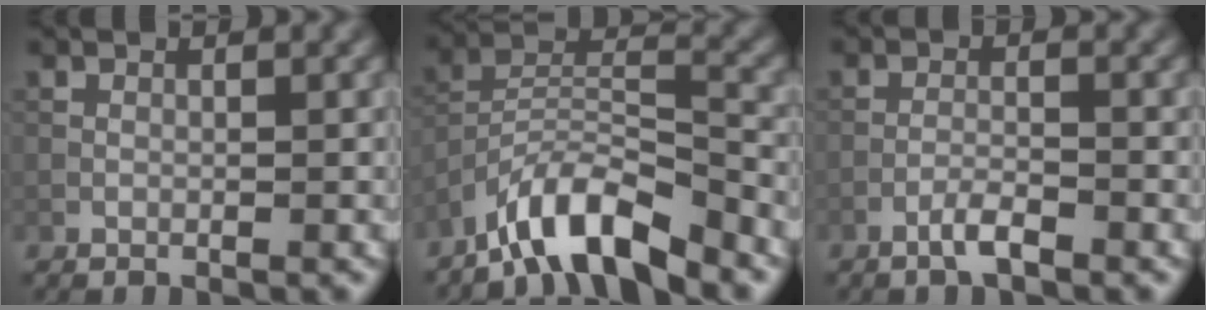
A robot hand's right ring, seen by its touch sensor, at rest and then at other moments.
{"total": 7.9, "force": [-6.4, 2.0, 4.2], "torque": [-0.073, 0.002, -0.124]}
{"total": 1.9, "force": [-1.4, 0.3, 1.3], "torque": [-0.024, 0.005, -0.031]}